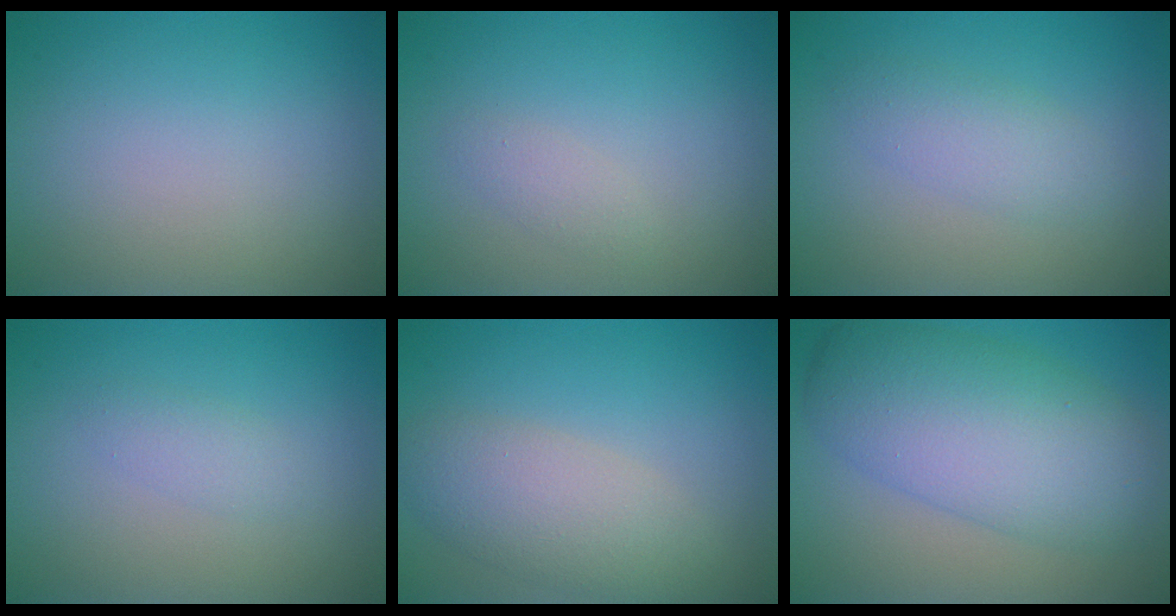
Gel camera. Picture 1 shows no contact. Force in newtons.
{"total": 1.1, "press": 1.1, "slide": 0.1}
{"total": 2.3, "press": 2.3, "slide": 0.1}
{"total": 1.3, "press": 1.3, "slide": 0.1}
{"total": 4.6, "press": 4.6, "slide": 0.2}
{"total": 8.7, "press": 8.7, "slide": 0.2}